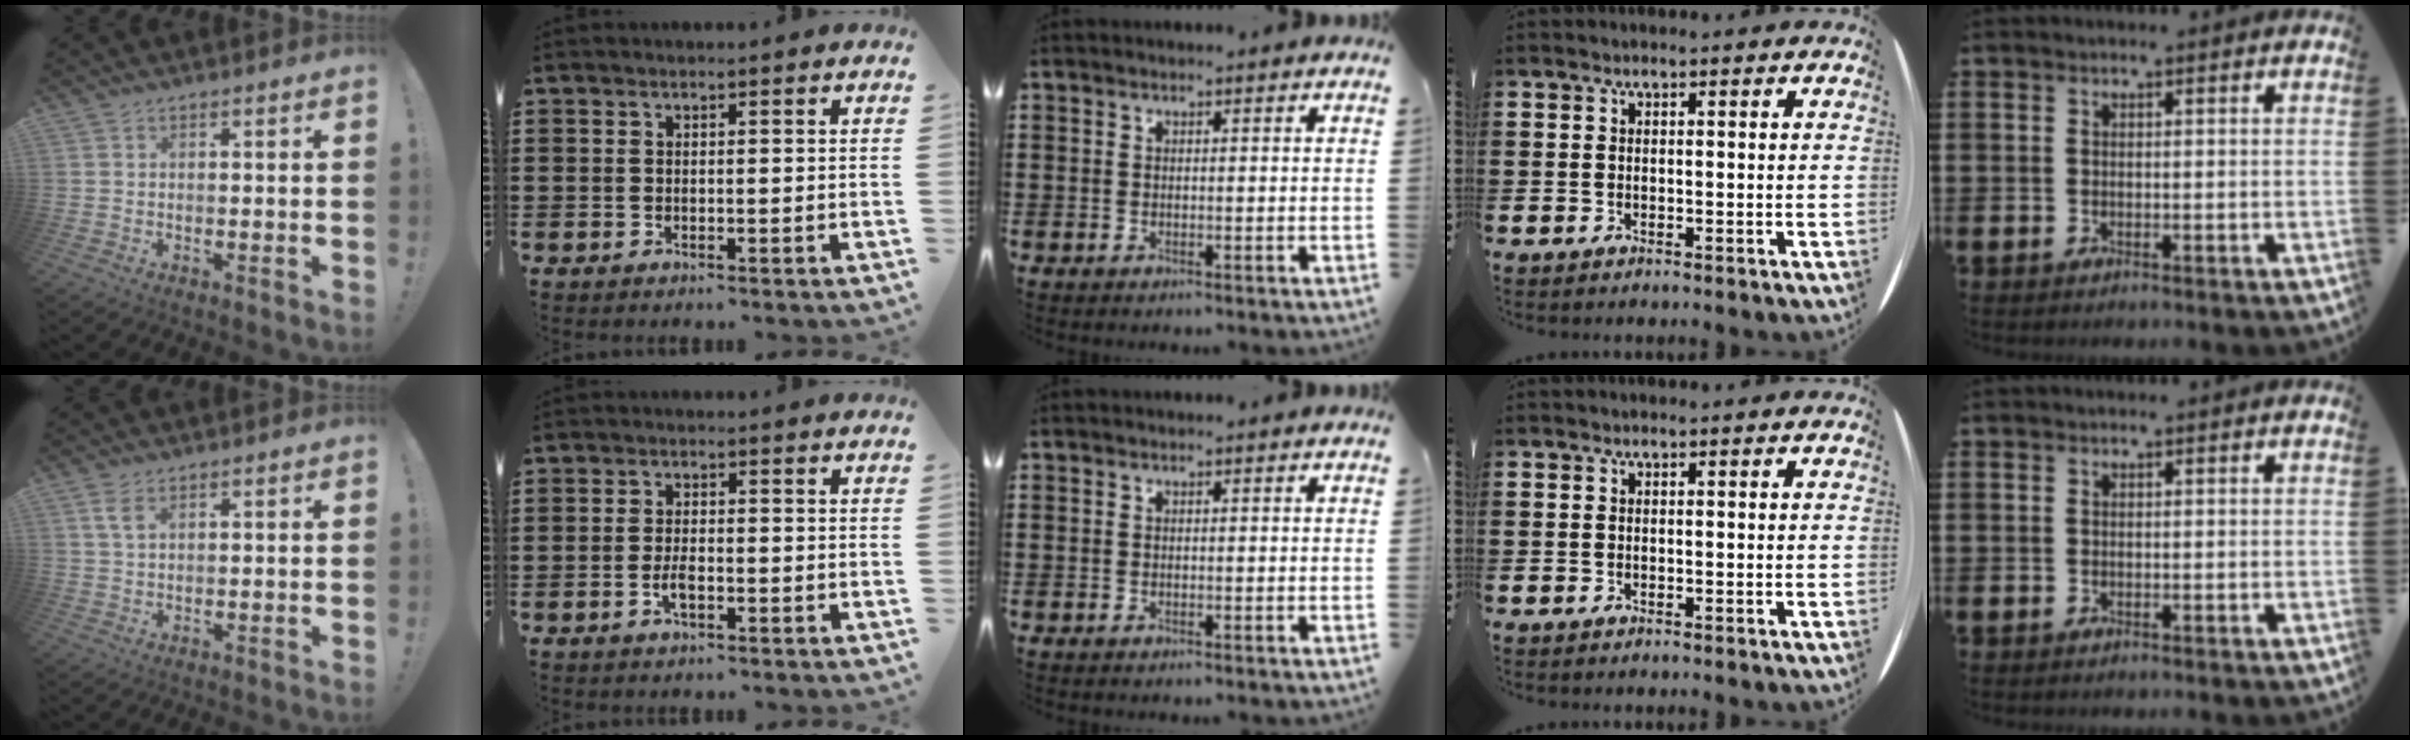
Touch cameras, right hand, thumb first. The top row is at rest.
{"thumb": {"total": 3.5, "force": [1.7, 1.5, 2.7], "torque": [-0.057, 0.001, 0.031]}, "index": {"total": 2.8, "force": [-1.0, 1.0, 2.4], "torque": [-0.052, -0.002, -0.020]}}